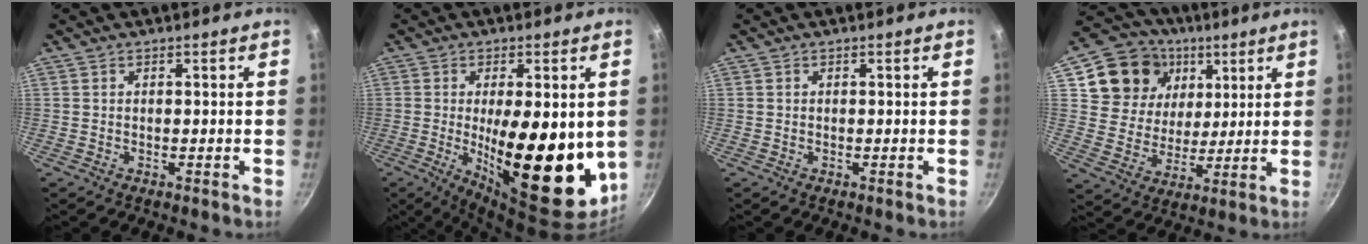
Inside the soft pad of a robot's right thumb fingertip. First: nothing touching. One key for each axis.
{"total": 20.2, "fx": -1.2, "fy": 7.4, "fz": 18.8, "tx": -0.254, "ty": -0.026, "tz": -0.009}
{"total": 0.0}
{"total": 16.0, "fx": 6.6, "fy": 13.0, "fz": 6.4, "tx": -0.087, "ty": -0.015, "tz": 0.117}